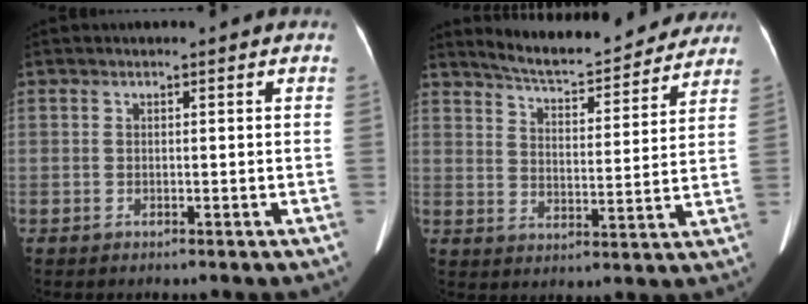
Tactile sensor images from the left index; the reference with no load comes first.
{"total": 15.8, "force": [14.7, 3.2, 4.8], "torque": [-0.066, -0.003, 0.198]}